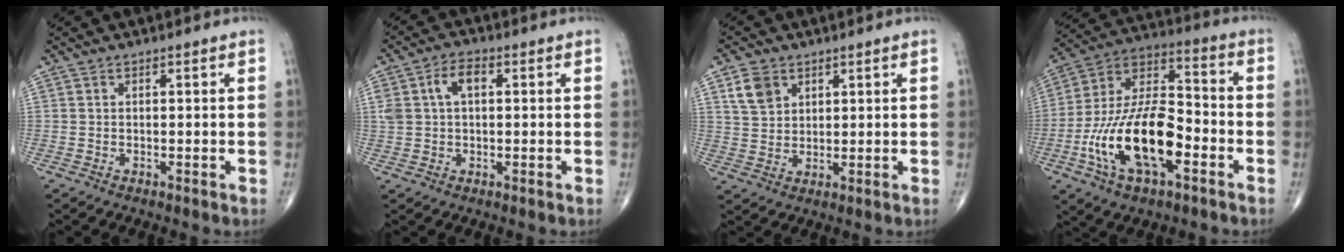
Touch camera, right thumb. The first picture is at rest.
{"total": 6.4, "force": [1.5, 3.9, 4.8], "torque": [-0.100, 0.020, 0.029]}
{"total": 5.6, "force": [2.8, 4.1, 2.6], "torque": [-0.035, -0.011, 0.057]}
{"total": 20.9, "force": [-6.7, 9.9, 17.2], "torque": [-0.316, 0.039, -0.122]}